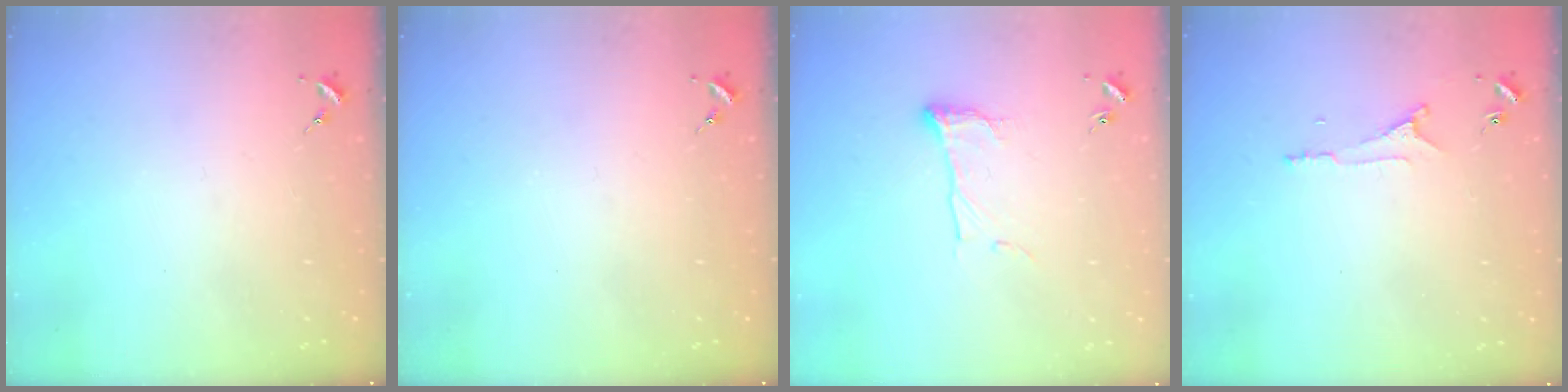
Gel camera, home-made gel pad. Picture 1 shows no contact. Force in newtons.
{"total": 0.0}
{"total": 7.8, "press": 7.8, "slide": 0.1}
{"total": 5.8, "press": 5.8, "slide": 0.7}